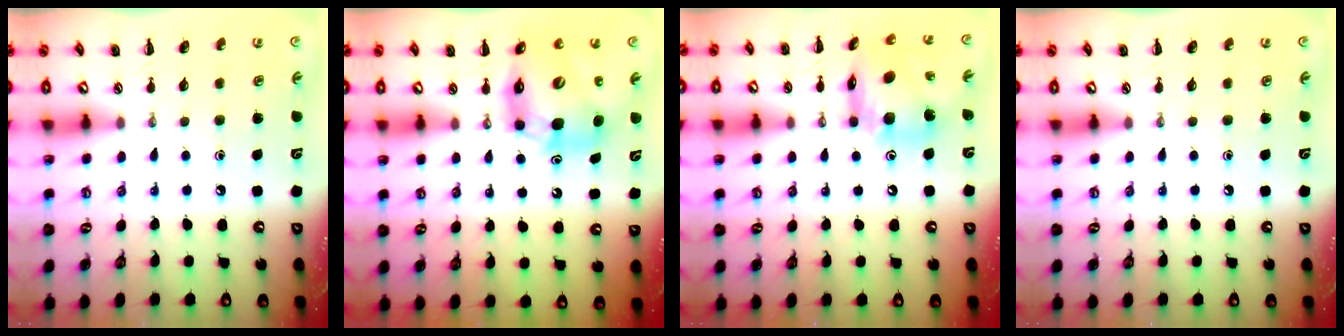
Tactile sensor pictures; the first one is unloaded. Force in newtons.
{"total": 13.7, "press": 13.1, "slide": 3.8}
{"total": 16.4, "press": 16.2, "slide": 2.3}
{"total": 0.0}